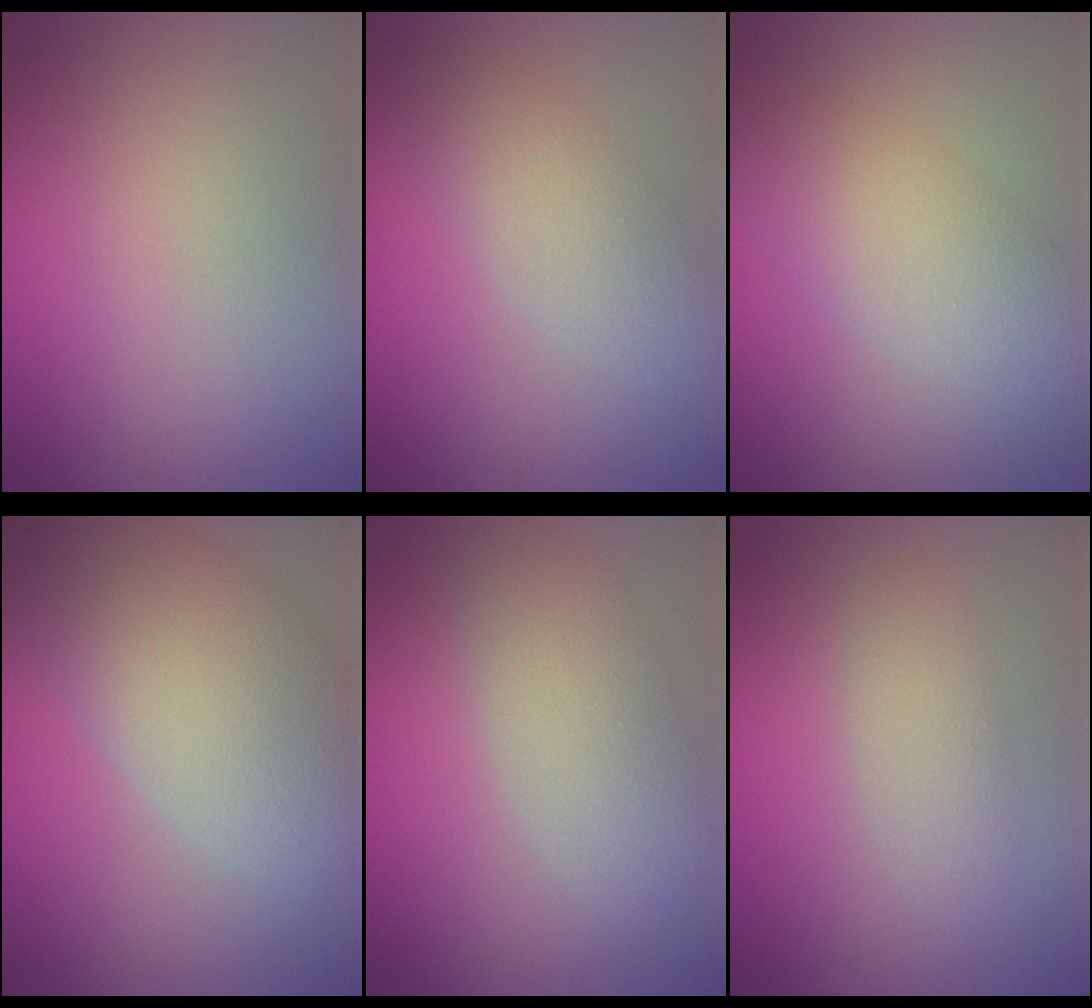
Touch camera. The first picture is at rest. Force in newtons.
{"total": 3.4, "press": 3.4, "slide": 0.0}
{"total": 4.6, "press": 4.6, "slide": 0.0}
{"total": 9.2, "press": 9.2, "slide": 0.8}
{"total": 4.4, "press": 4.4, "slide": 0.2}
{"total": 2.3, "press": 2.3, "slide": 0.1}